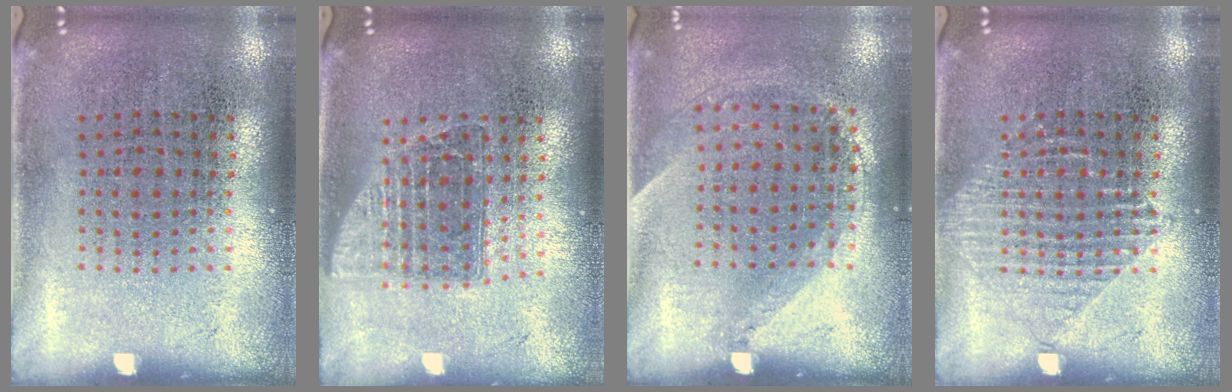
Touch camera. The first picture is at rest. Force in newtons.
{"total": 1.5, "press": 1.2, "slide": 0.9}
{"total": 1.4, "press": 1.0, "slide": 1.0}
{"total": 1.5, "press": 1.5, "slide": 0.3}